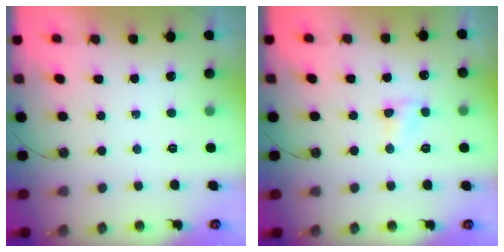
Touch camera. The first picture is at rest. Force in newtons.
{"total": 5.1, "press": 5.1, "slide": 0.4}